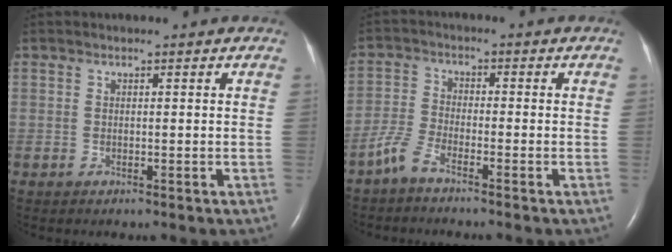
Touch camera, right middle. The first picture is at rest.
{"total": 3.6, "force": [-3.0, 0.5, 2.0], "torque": [-0.053, -0.004, -0.070]}